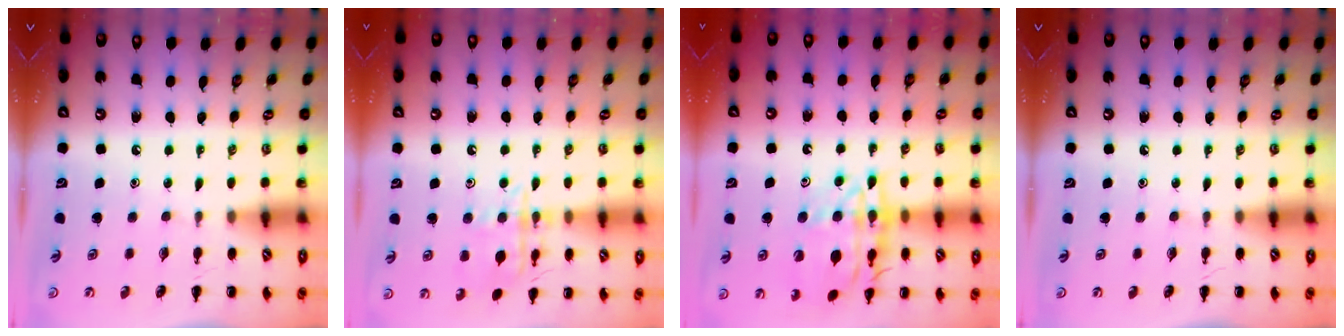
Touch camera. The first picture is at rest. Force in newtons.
{"total": 12.5, "press": 12.5, "slide": 0.7}
{"total": 18.9, "press": 18.8, "slide": 1.7}
{"total": 0.0}